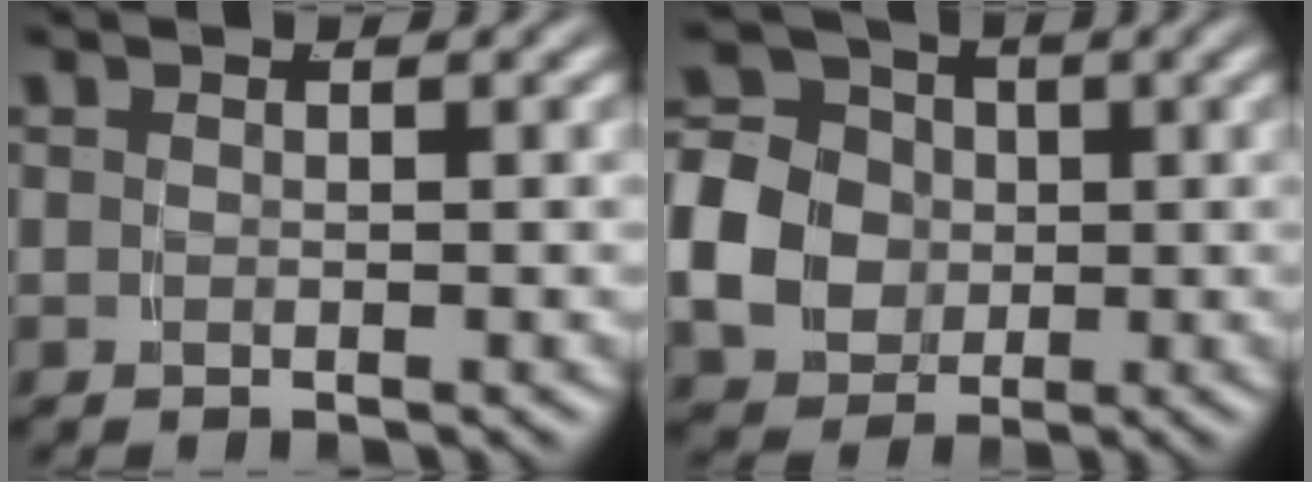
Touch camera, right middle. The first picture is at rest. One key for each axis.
{"total": 11.5, "fx": -0.3, "fy": 10.2, "fz": 5.3, "tx": -0.118, "ty": -0.020, "tz": -0.014}